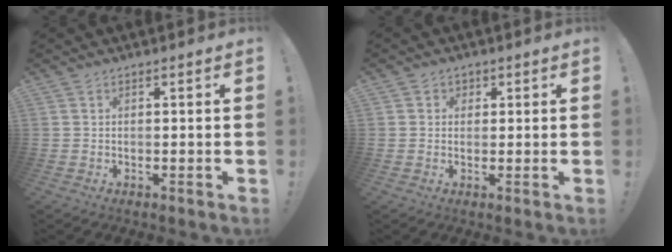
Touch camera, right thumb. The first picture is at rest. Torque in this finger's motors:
{"motor_torque": [-0.29, 0.34, 0.05, -0.07, 0.07]}